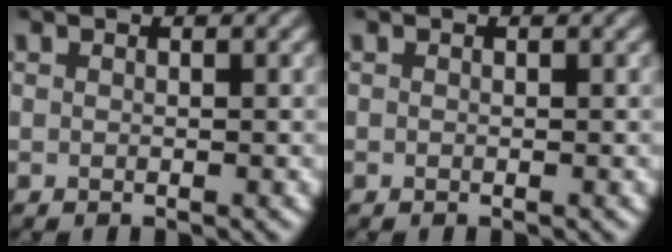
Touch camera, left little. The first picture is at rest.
{"total": 0.0}